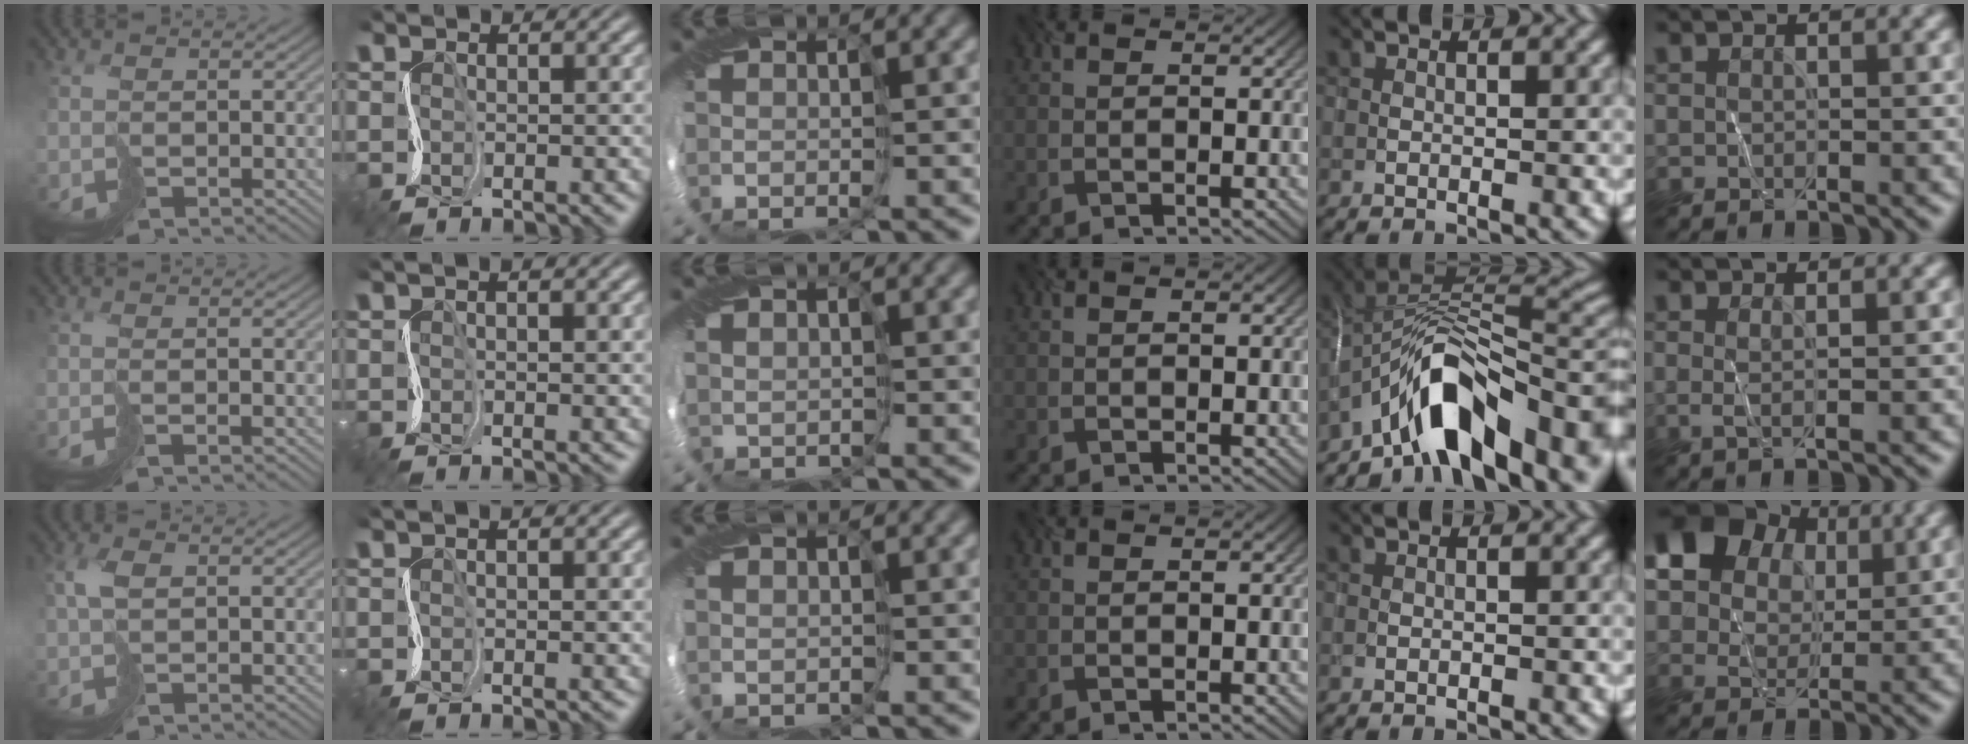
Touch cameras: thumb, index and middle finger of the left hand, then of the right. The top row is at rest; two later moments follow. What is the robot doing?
{"motion": "cut", "object": "receipt paper"}